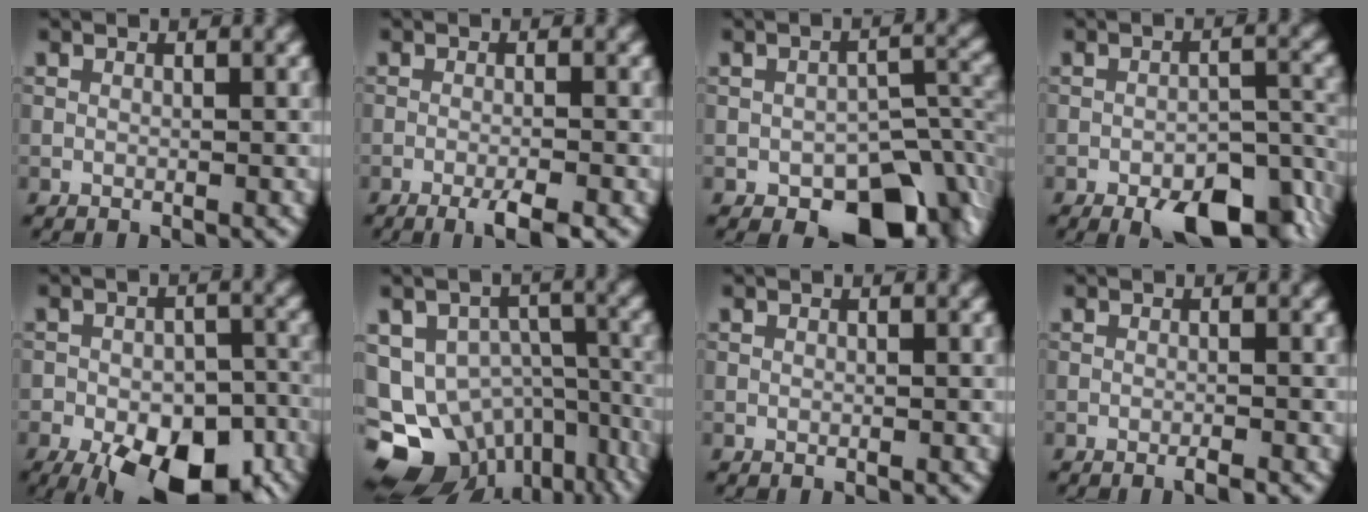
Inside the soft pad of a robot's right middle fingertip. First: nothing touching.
{"total": 2.9, "force": [-1.8, 0.4, 2.3], "torque": [-0.038, 0.001, -0.036]}
{"total": 9.4, "force": [-4.8, 5.3, 6.1], "torque": [-0.074, -0.019, -0.065]}
{"total": 9.3, "force": [-6.0, 3.6, 6.1], "torque": [-0.075, -0.007, -0.081]}
{"total": 14.2, "force": [-8.3, 7.1, 9.0], "torque": [-0.118, -0.032, -0.117]}
{"total": 16.1, "force": [-8.7, 11.3, 7.5], "torque": [-0.140, -0.030, -0.088]}
{"total": 0.0}
{"total": 1.0, "force": [-0.7, 0.0, 0.7], "torque": [-0.010, -0.002, -0.014]}